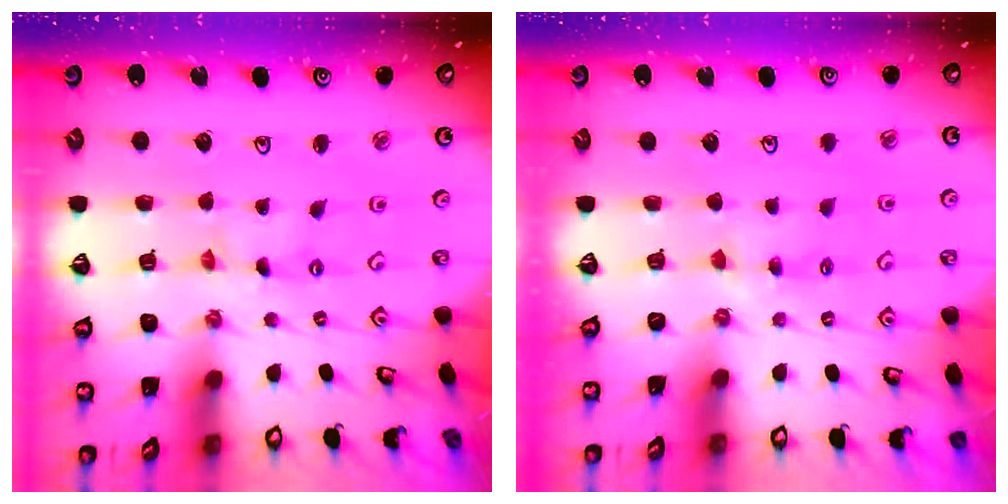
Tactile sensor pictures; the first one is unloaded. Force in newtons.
{"total": 3.9, "press": 3.9, "slide": 0.6}